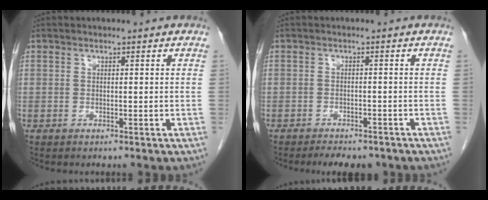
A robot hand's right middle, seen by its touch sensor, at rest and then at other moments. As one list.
[{"total": 5.7, "force": [-4.8, 2.1, 2.3], "torque": [-0.029, -0.003, -0.061]}]